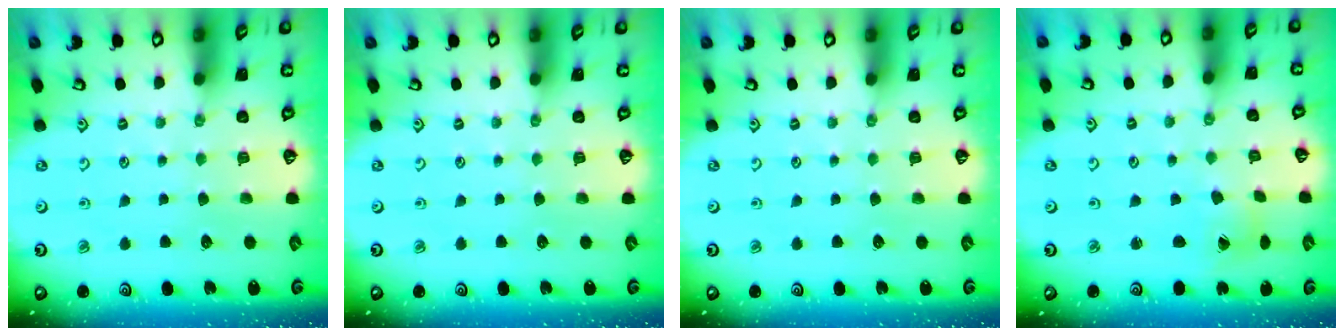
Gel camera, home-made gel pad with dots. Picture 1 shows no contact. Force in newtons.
{"total": 0.0}
{"total": 0.0}
{"total": 1.7, "press": 1.6, "slide": 0.2}